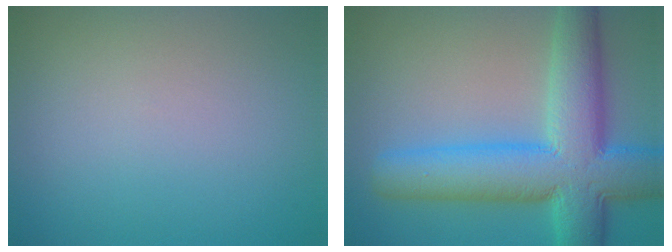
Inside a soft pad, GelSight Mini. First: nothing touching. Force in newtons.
{"total": 11.0, "press": 11.0, "slide": 0.4}